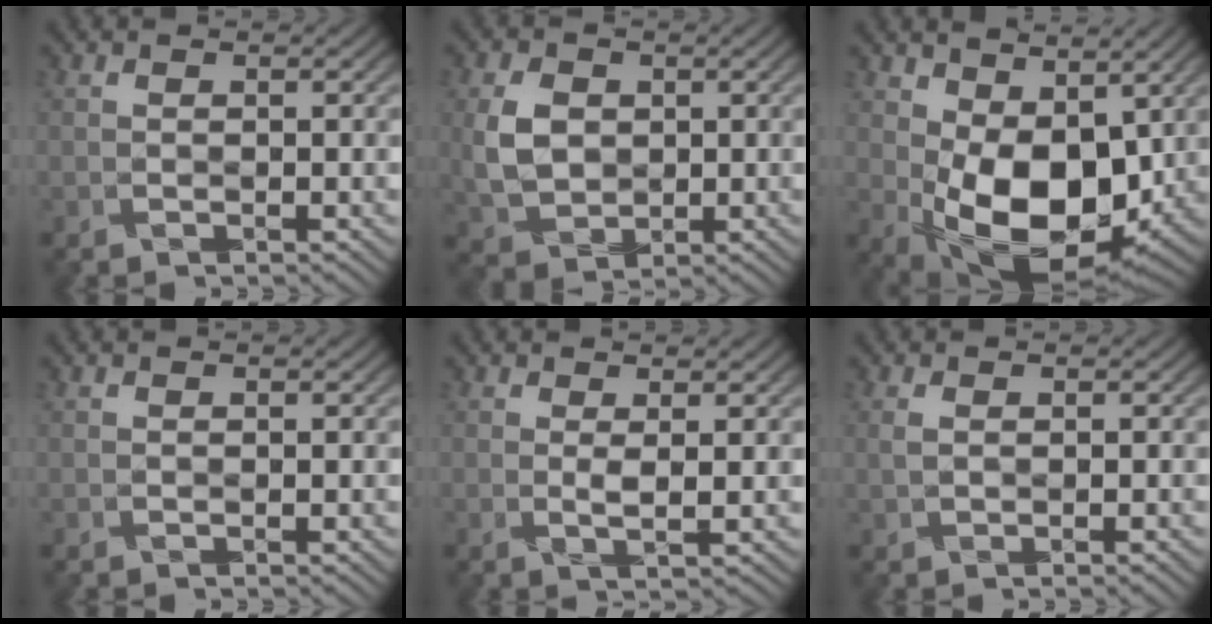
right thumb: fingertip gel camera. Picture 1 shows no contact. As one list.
[{"total": 6.5, "force": [0.5, 5.0, 4.1], "torque": [-0.102, 0.000, 0.005]}, {"total": 12.2, "force": [1.2, 7.2, 9.8], "torque": [-0.185, -0.015, 0.024]}, {"total": 0.0}, {"total": 1.4, "force": [0.5, -0.1, 1.3], "torque": [-0.029, -0.002, 0.006]}, {"total": 1.4, "force": [0.0, 0.7, 1.2], "torque": [-0.029, 0.000, 0.000]}]